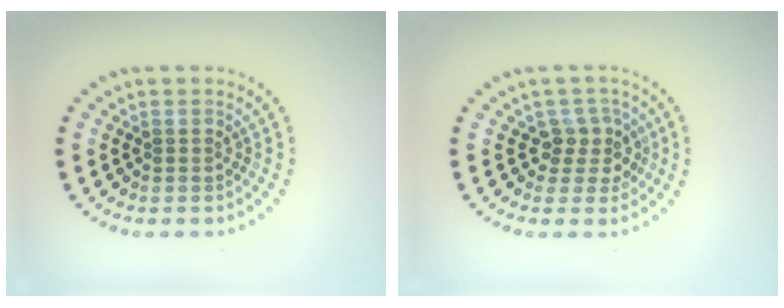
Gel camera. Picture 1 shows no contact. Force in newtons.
{"total": 2.5, "press": 2.0, "slide": 1.6}